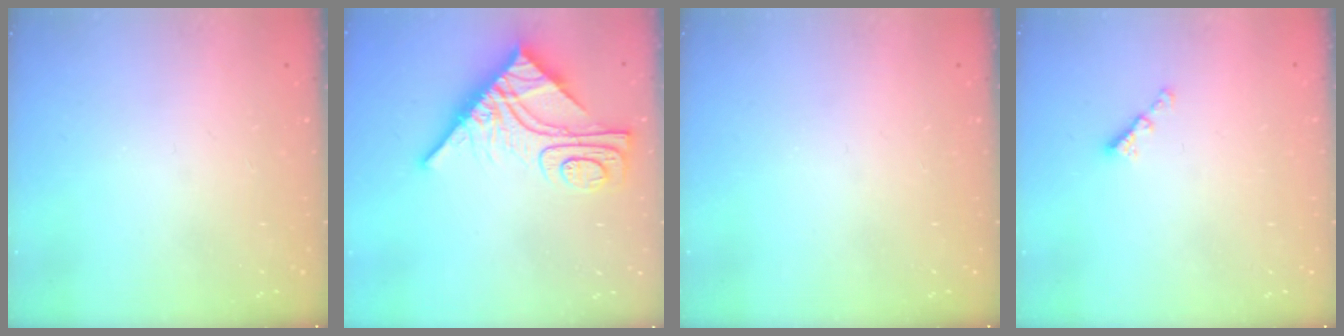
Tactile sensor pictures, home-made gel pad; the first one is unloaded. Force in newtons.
{"total": 14.7, "press": 14.6, "slide": 1.7}
{"total": 0.0}
{"total": 2.2, "press": 2.2, "slide": 0.5}